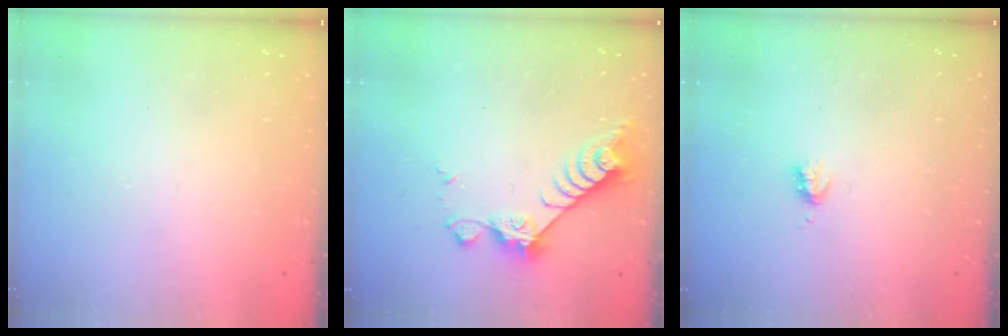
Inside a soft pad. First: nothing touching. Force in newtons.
{"total": 8.6, "press": 8.6, "slide": 0.3}
{"total": 2.9, "press": 2.8, "slide": 0.5}